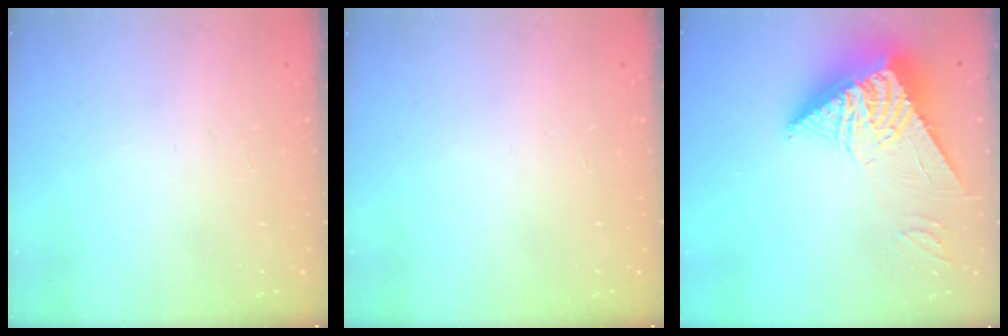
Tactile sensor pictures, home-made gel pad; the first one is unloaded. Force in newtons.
{"total": 0.0}
{"total": 13.1, "press": 13.1, "slide": 1.2}